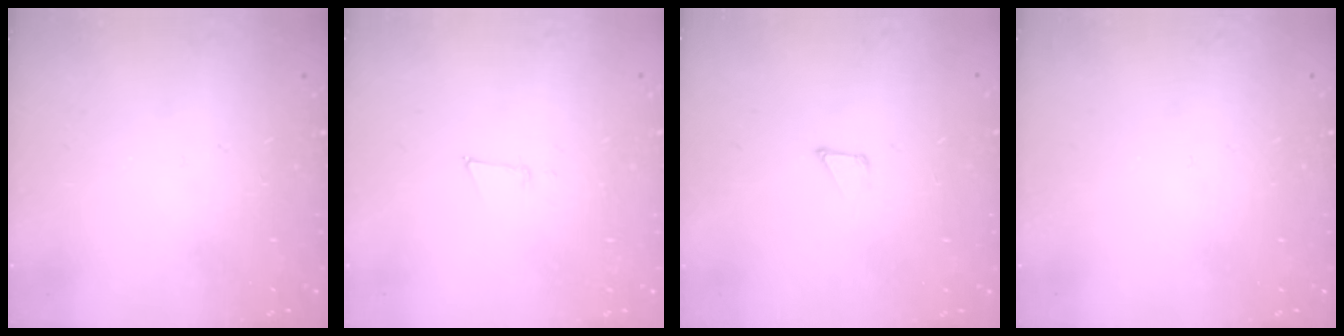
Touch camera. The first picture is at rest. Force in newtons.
{"total": 3.8, "press": 3.7, "slide": 1.0}
{"total": 1.7, "press": 1.7, "slide": 0.0}
{"total": 0.0}